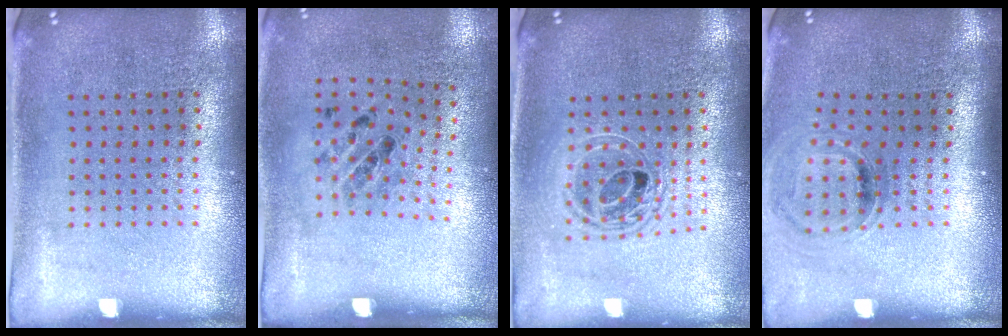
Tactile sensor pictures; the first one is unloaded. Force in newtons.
{"total": 1.3, "press": 0.8, "slide": 1.1}
{"total": 1.7, "press": 1.4, "slide": 1.0}
{"total": 1.0, "press": 0.9, "slide": 0.4}